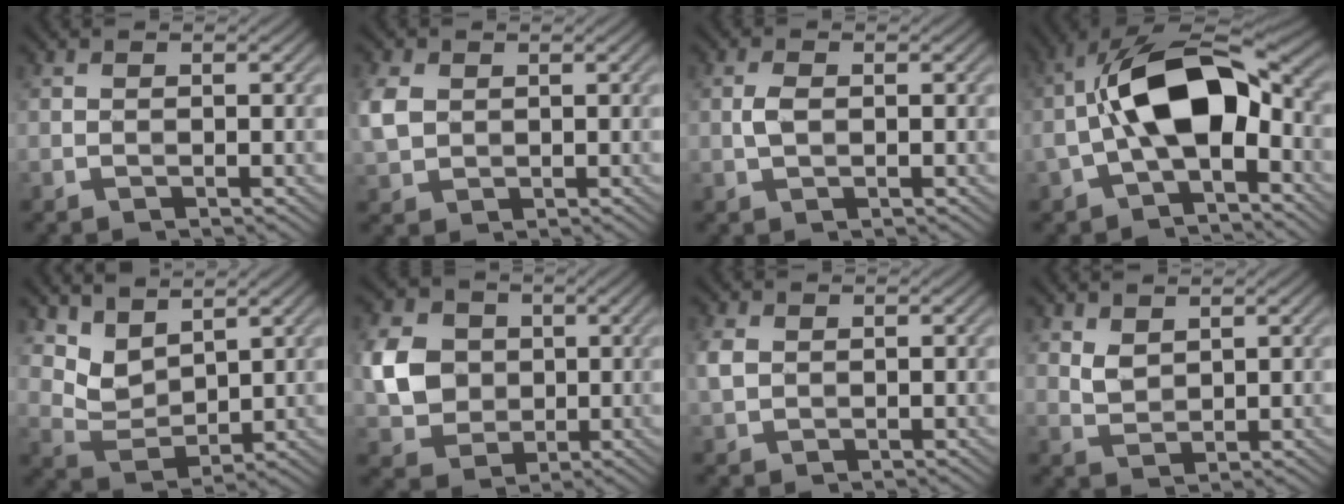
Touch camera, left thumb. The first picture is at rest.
{"total": 3.8, "force": [0.8, 3.1, 2.1], "torque": [-0.065, 0.005, 0.016]}
{"total": 1.6, "force": [0.0, 0.9, 1.3], "torque": [-0.032, 0.003, -0.002]}
{"total": 12.9, "force": [-1.3, 6.7, 10.9], "torque": [-0.198, 0.018, -0.031]}
{"total": 5.2, "force": [4.1, 2.4, 2.1], "torque": [-0.059, -0.011, 0.085]}
{"total": 7.0, "force": [0.6, 6.2, 3.1], "torque": [-0.082, 0.000, 0.008]}
{"total": 2.2, "force": [0.4, 1.7, 1.4], "torque": [-0.041, -0.001, 0.010]}
{"total": 2.1, "force": [1.6, 1.1, 0.8], "torque": [-0.025, -0.005, 0.039]}